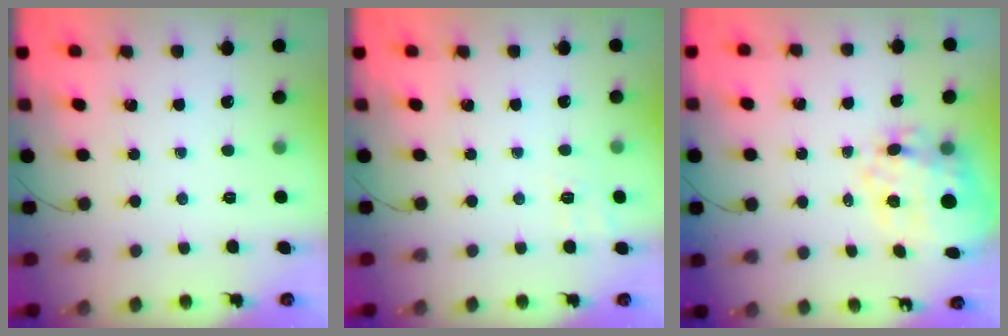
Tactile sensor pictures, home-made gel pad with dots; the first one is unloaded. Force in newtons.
{"total": 6.2, "press": 5.9, "slide": 1.9}
{"total": 6.2, "press": 5.3, "slide": 3.2}